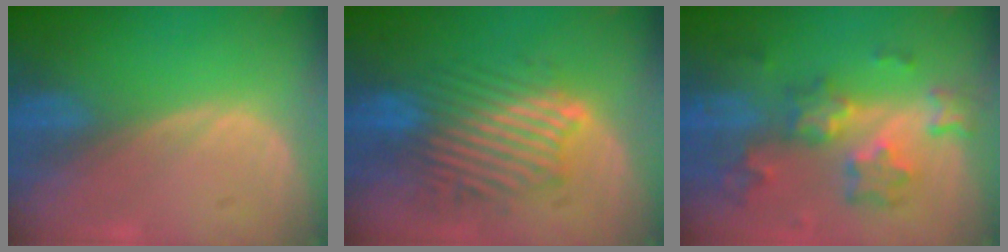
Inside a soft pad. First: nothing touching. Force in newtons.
{"total": 9.5, "press": 9.4, "slide": 1.5}
{"total": 8.8, "press": 7.8, "slide": 4.1}